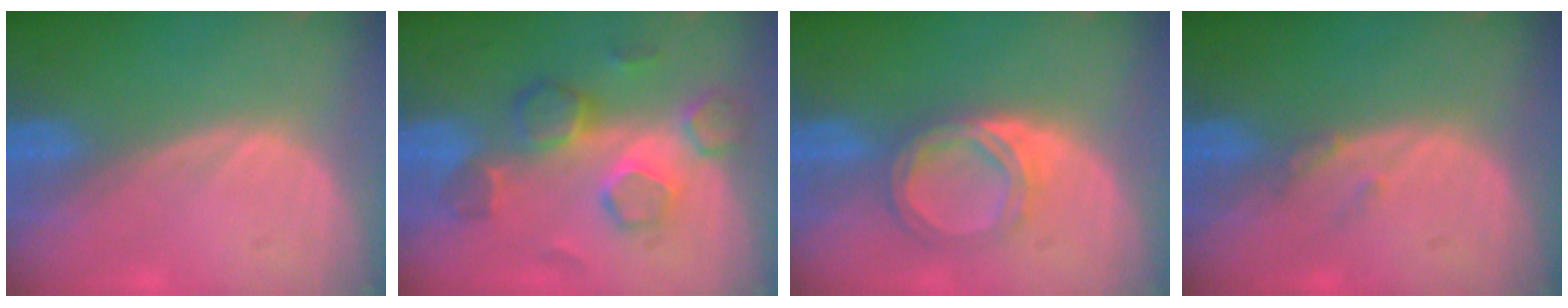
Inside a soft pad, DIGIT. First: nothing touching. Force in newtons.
{"total": 8.0, "press": 7.8, "slide": 1.7}
{"total": 4.8, "press": 4.8, "slide": 0.5}
{"total": 1.2, "press": 1.2, "slide": 0.3}